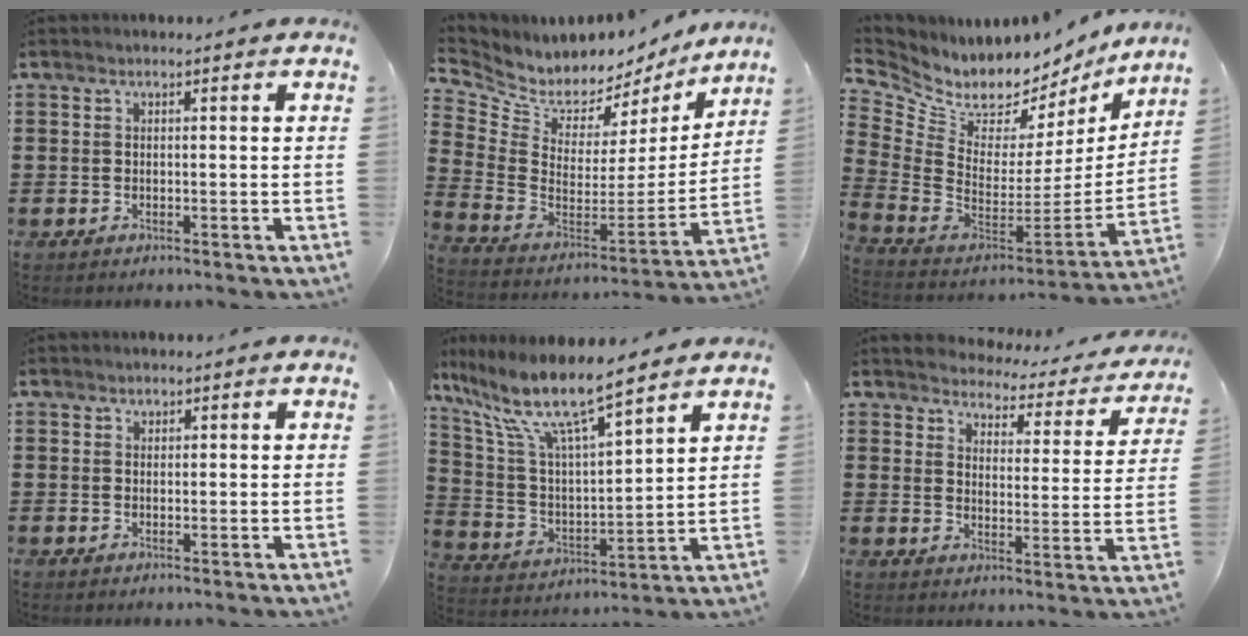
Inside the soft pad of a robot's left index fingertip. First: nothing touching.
{"total": 5.7, "force": [4.9, 3.0, 0.4], "torque": [-0.047, -0.054, 0.086]}
{"total": 6.0, "force": [4.9, 3.2, 1.4], "torque": [-0.067, -0.059, 0.085]}
{"total": 0.6, "force": [0.4, 0.5, 0.2], "torque": [-0.004, 0.003, 0.008]}
{"total": 9.8, "force": [7.9, 0.8, 5.7], "torque": [-0.145, -0.051, 0.130]}
{"total": 3.0, "force": [3.0, 0.4, -0.1], "torque": [-0.022, -0.026, 0.044]}